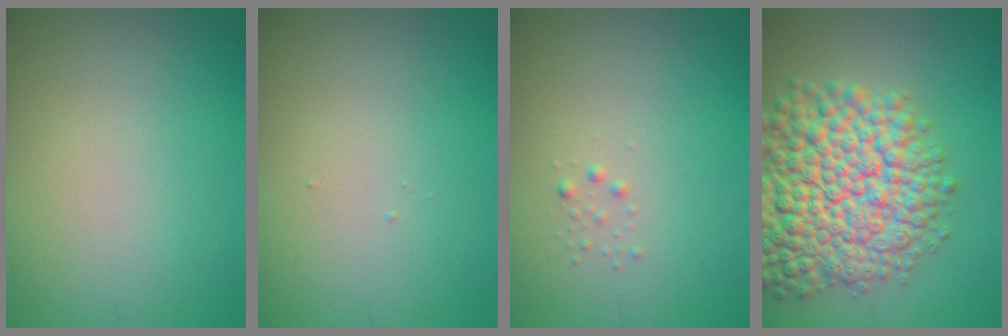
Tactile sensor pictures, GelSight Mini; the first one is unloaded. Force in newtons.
{"total": 0.0}
{"total": 0.6, "press": 0.6, "slide": 0.0}
{"total": 11.9, "press": 11.9, "slide": 0.4}